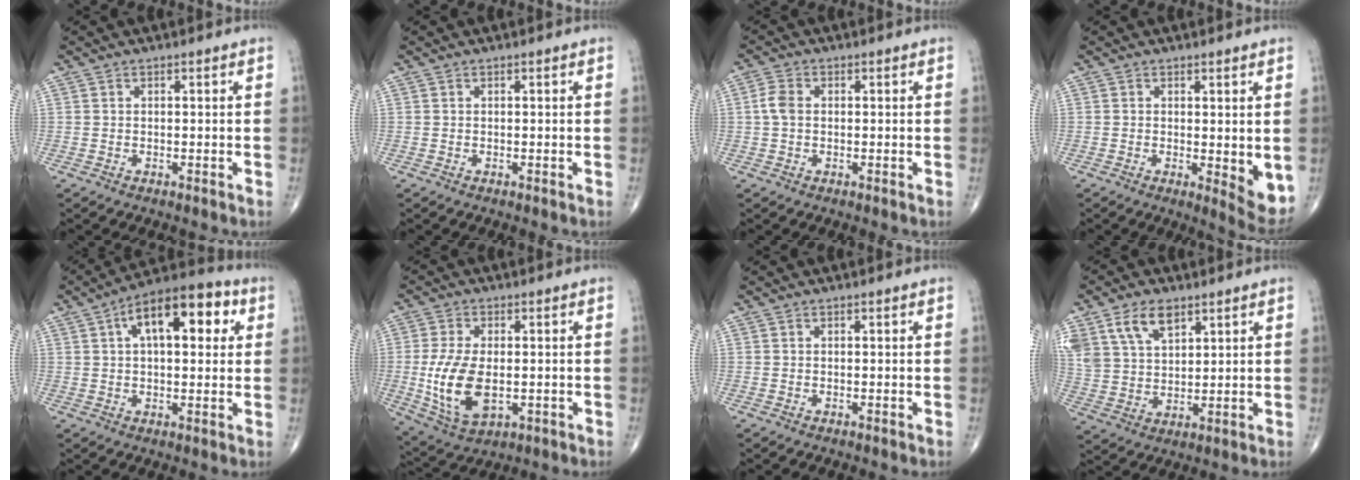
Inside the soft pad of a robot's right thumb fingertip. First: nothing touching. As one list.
[{"total": 0.0}, {"total": 3.1, "force": [0.1, 2.2, 2.3], "torque": [-0.052, 0.007, -0.003]}, {"total": 6.0, "force": [-0.1, 1.9, 5.7], "torque": [-0.069, -0.017, 0.002]}, {"total": 15.3, "force": [4.7, 7.2, 12.6], "torque": [-0.164, 0.026, 0.063]}, {"total": 12.2, "force": [-1.3, 6.7, 10.1], "torque": [-0.203, -0.011, -0.011]}, {"total": 0.0}, {"total": 11.3, "force": [6.4, 6.7, 6.5], "torque": [-0.117, -0.016, 0.132]}]